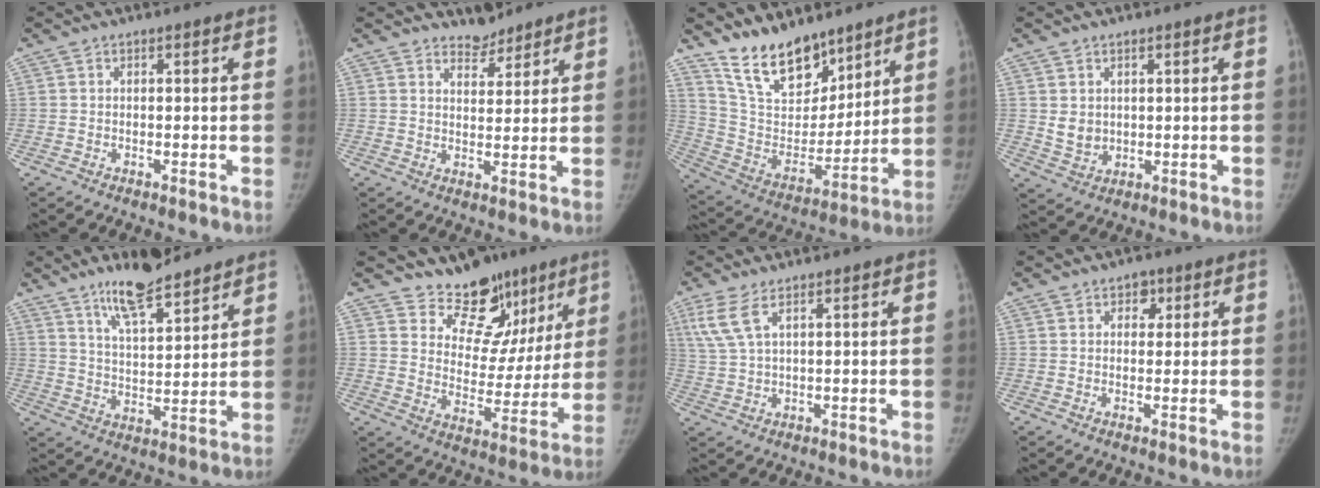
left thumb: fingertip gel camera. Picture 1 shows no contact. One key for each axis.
{"total": 4.0, "fx": 3.6, "fy": 1.5, "fz": 0.6, "tx": 0.010, "ty": -0.030, "tz": 0.059}
{"total": 16.6, "fx": 12.9, "fy": 7.6, "fz": 7.2, "tx": -0.080, "ty": -0.072, "tz": 0.243}
{"total": 3.9, "fx": 1.1, "fy": 3.3, "fz": 1.9, "tx": -0.021, "ty": -0.015, "tz": 0.032}
{"total": 11.6, "fx": 8.9, "fy": 2.9, "fz": 6.8, "tx": -0.098, "ty": -0.059, "tz": 0.159}
{"total": 14.4, "fx": 11.2, "fy": 8.2, "fz": 3.9, "tx": 0.004, "ty": -0.076, "tz": 0.163}
{"total": 5.3, "fx": 3.0, "fy": 1.6, "fz": 4.0, "tx": -0.102, "ty": -0.004, "tz": 0.072}
{"total": 2.7, "fx": 1.3, "fy": 2.0, "fz": 1.2, "tx": 0.004, "ty": -0.003, "tz": 0.015}